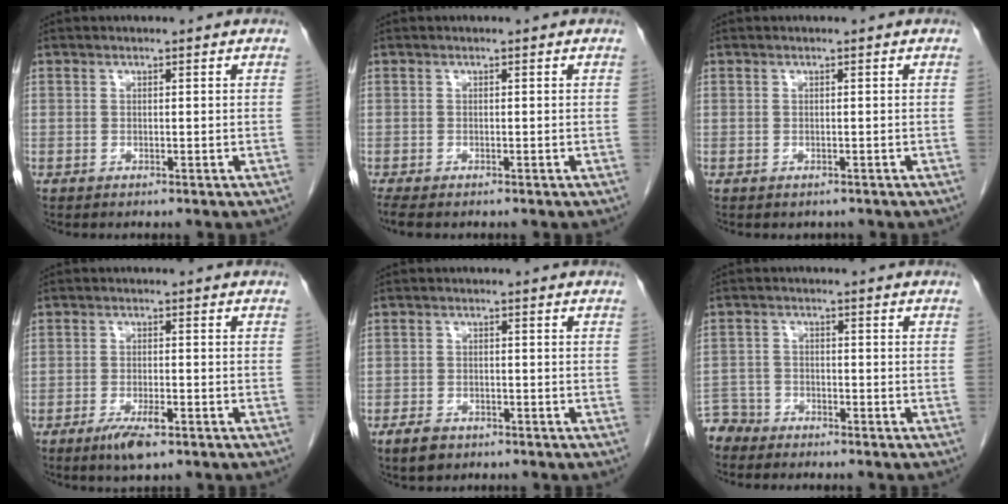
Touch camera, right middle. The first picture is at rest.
{"total": 2.7, "force": [-2.3, 0.5, 1.4], "torque": [-0.025, -0.008, -0.035]}
{"total": 0.0}
{"total": 4.3, "force": [-2.6, 1.0, 3.3], "torque": [-0.062, -0.005, -0.042]}
{"total": 3.1, "force": [-2.1, 1.7, 1.4], "torque": [-0.028, 0.001, -0.030]}
{"total": 4.3, "force": [-4.0, 1.3, -0.6], "torque": [0.016, -0.005, -0.081]}